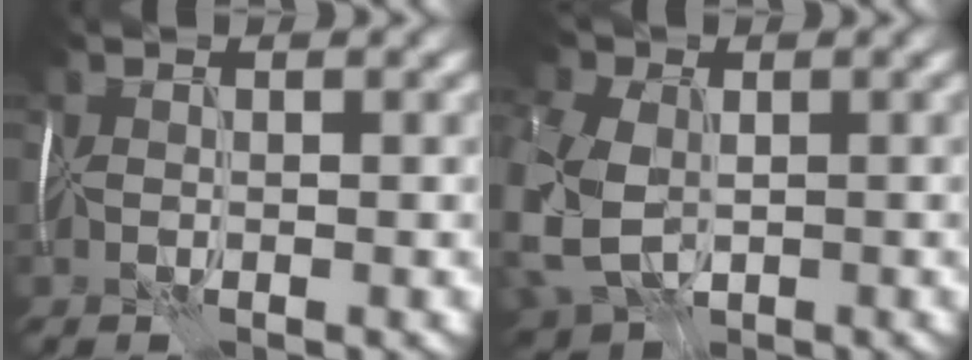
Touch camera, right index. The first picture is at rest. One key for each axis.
{"total": 11.3, "fx": -1.8, "fy": 7.9, "fz": 7.9, "tx": -0.183, "ty": -0.022, "tz": -0.032}